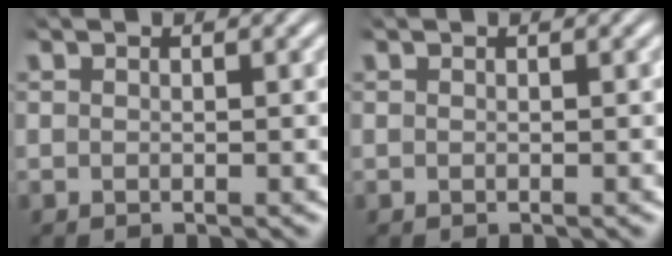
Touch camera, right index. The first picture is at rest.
{"total": 0.0}